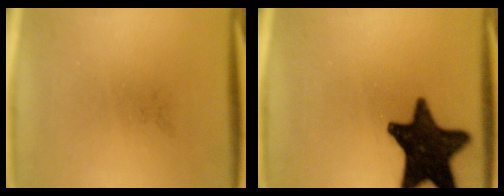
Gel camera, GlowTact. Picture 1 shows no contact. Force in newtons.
{"total": 16.8}